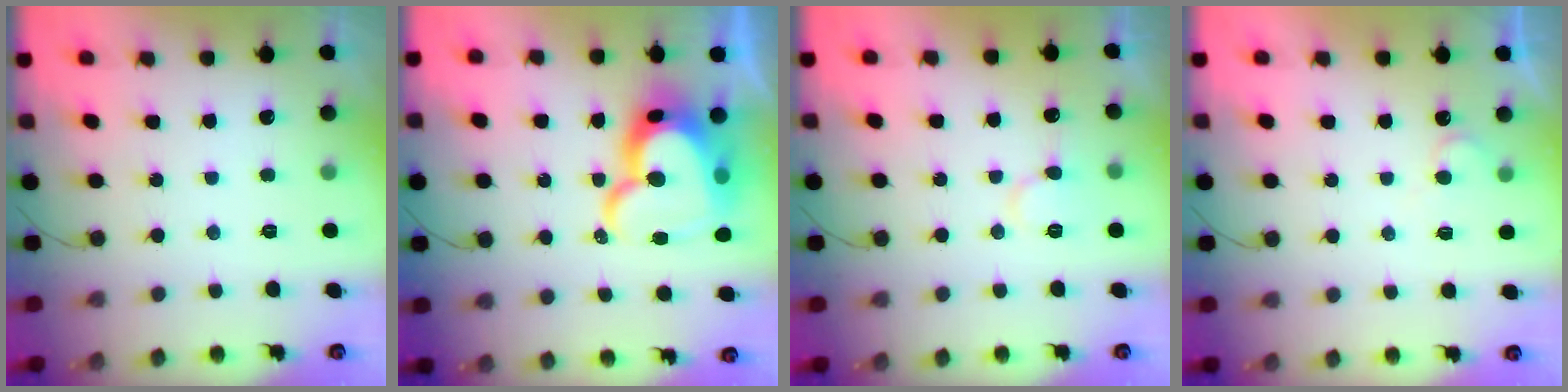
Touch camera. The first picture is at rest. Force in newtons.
{"total": 22.4, "press": 22.3, "slide": 2.2}
{"total": 7.8, "press": 7.7, "slide": 1.1}
{"total": 4.4, "press": 4.4, "slide": 0.3}